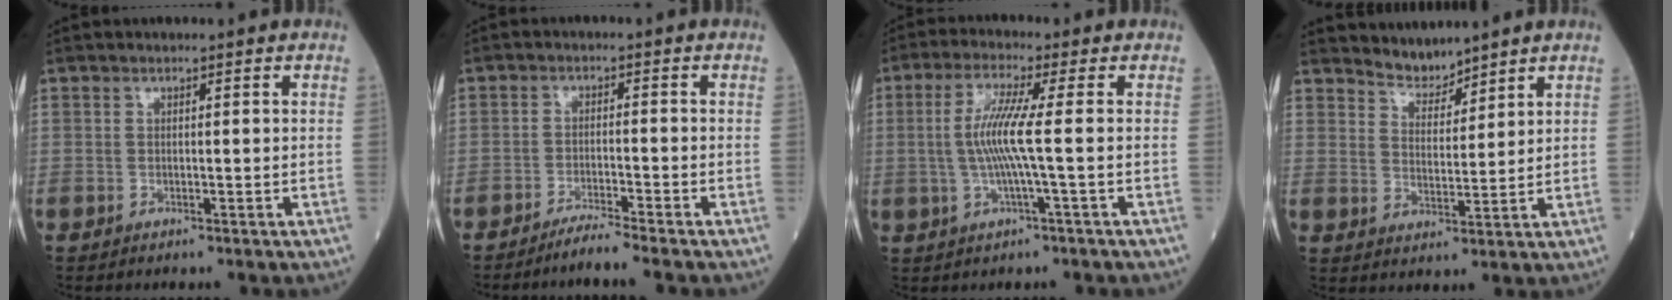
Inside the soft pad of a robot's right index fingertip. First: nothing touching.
{"total": 4.1, "force": [-3.5, -1.5, 1.5], "torque": [-0.031, -0.016, -0.064]}
{"total": 8.1, "force": [0.3, -0.6, 8.0], "torque": [-0.172, 0.000, 0.005]}
{"total": 4.2, "force": [4.1, 0.6, 0.1], "torque": [-0.005, 0.003, 0.082]}